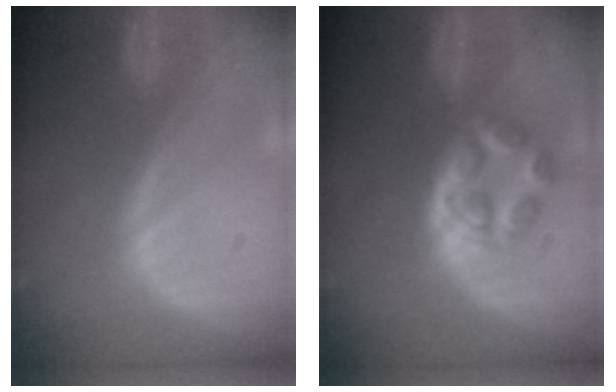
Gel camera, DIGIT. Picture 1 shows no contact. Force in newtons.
{"total": 5.9, "press": 5.1, "slide": 2.9}